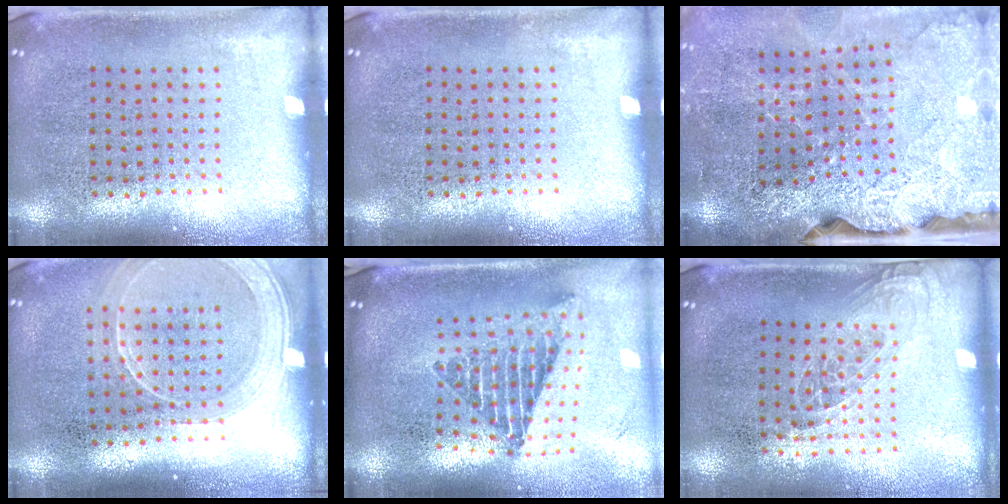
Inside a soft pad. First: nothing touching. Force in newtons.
{"total": 0.0}
{"total": 3.9, "press": 3.2, "slide": 2.2}
{"total": 2.0, "press": 1.8, "slide": 0.8}
{"total": 2.4, "press": 1.7, "slide": 1.7}
{"total": 1.1, "press": 0.9, "slide": 0.6}